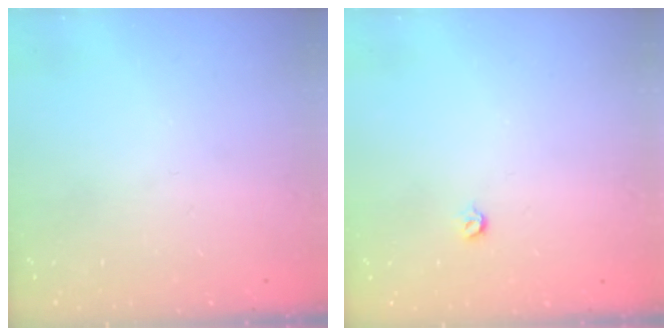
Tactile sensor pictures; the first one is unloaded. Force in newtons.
{"total": 3.6, "press": 3.6, "slide": 0.7}